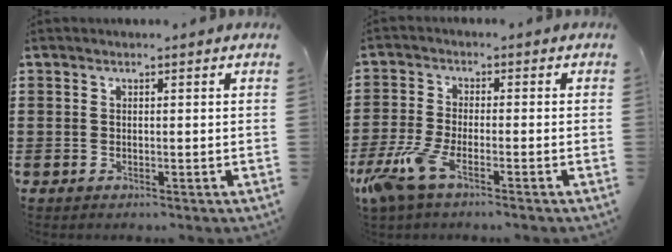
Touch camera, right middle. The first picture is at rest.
{"total": 5.7, "force": [-3.4, 1.6, 4.3], "torque": [-0.118, -0.019, -0.069]}